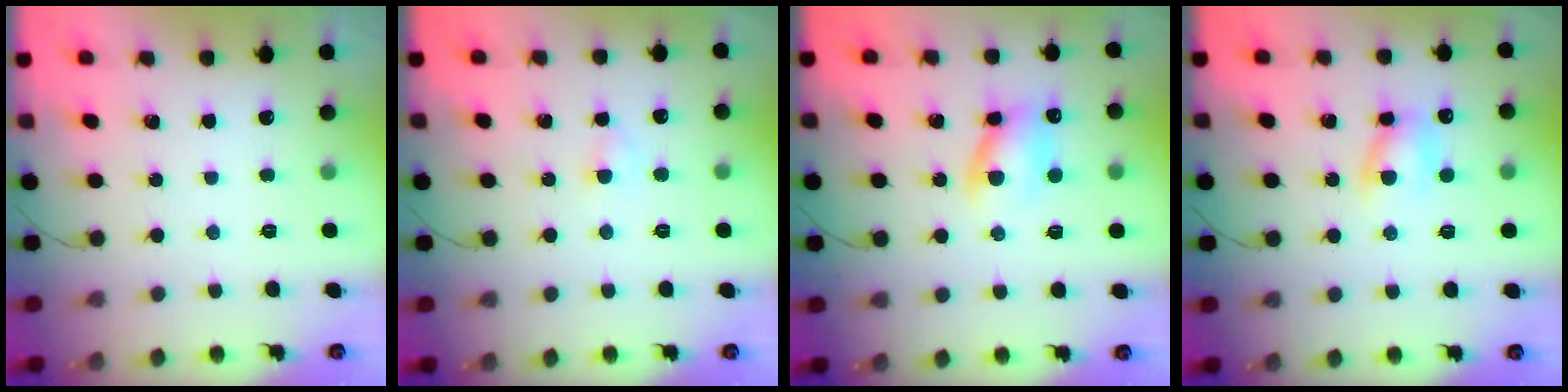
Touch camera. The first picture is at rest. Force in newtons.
{"total": 2.7, "press": 2.5, "slide": 0.9}
{"total": 9.4, "press": 9.3, "slide": 1.4}
{"total": 7.0, "press": 6.8, "slide": 1.6}